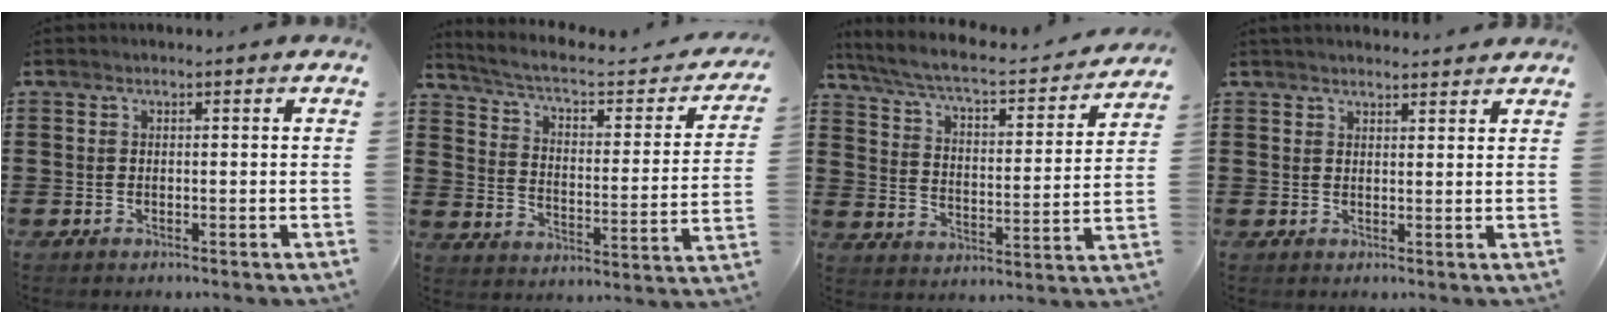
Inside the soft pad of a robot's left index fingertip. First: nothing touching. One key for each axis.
{"total": 5.0, "fx": 4.0, "fy": 0.9, "fz": 2.9, "tx": -0.076, "ty": -0.030, "tz": 0.060}
{"total": 5.5, "fx": 4.9, "fy": 0.5, "fz": 2.6, "tx": -0.075, "ty": -0.038, "tz": 0.076}
{"total": 2.0, "fx": 1.9, "fy": 0.3, "fz": 0.1, "tx": -0.006, "ty": 0.001, "tz": 0.038}